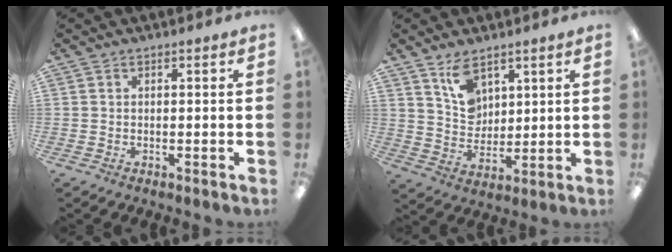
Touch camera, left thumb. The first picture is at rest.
{"total": 9.0, "force": [5.8, 5.7, 3.9], "torque": [-0.066, -0.019, 0.107]}